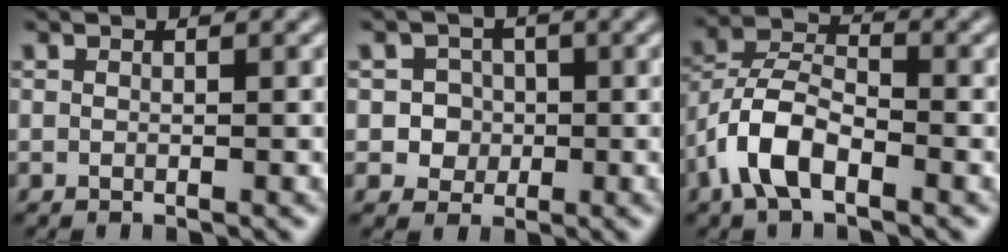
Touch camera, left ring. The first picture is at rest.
{"total": 2.6, "force": [-0.3, 2.5, 0.7], "torque": [0.008, 0.003, -0.013]}
{"total": 5.9, "force": [-3.1, 2.7, 4.2], "torque": [-0.079, 0.007, -0.069]}